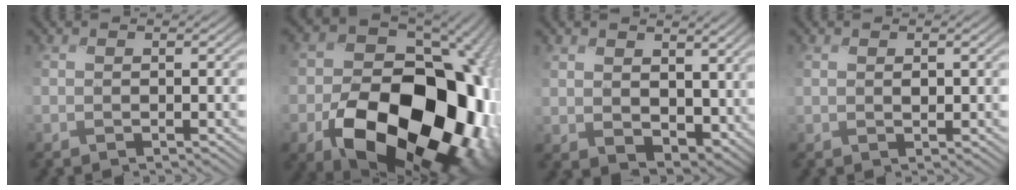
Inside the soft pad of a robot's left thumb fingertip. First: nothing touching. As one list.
[{"total": 22.0, "force": [-5.9, 16.1, 13.8], "torque": [-0.226, -0.077, -0.056]}, {"total": 7.6, "force": [2.0, 5.6, 4.7], "torque": [-0.125, -0.020, 0.046]}, {"total": 1.2, "force": [0.6, 0.8, 0.7], "torque": [-0.017, -0.002, 0.015]}]